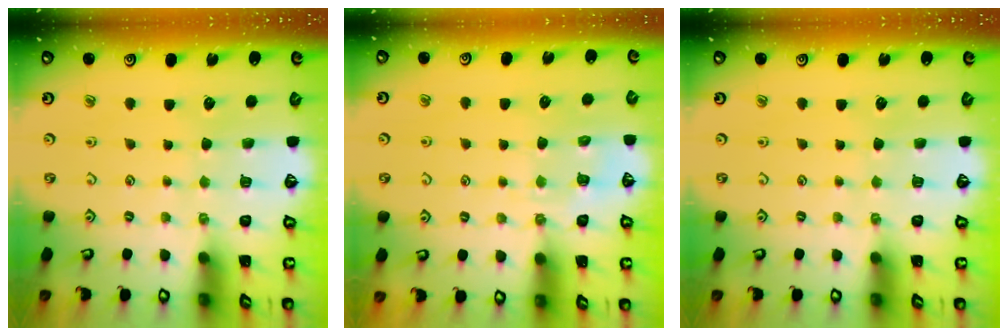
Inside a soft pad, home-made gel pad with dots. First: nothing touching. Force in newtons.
{"total": 4.5, "press": 4.4, "slide": 0.6}
{"total": 0.0}